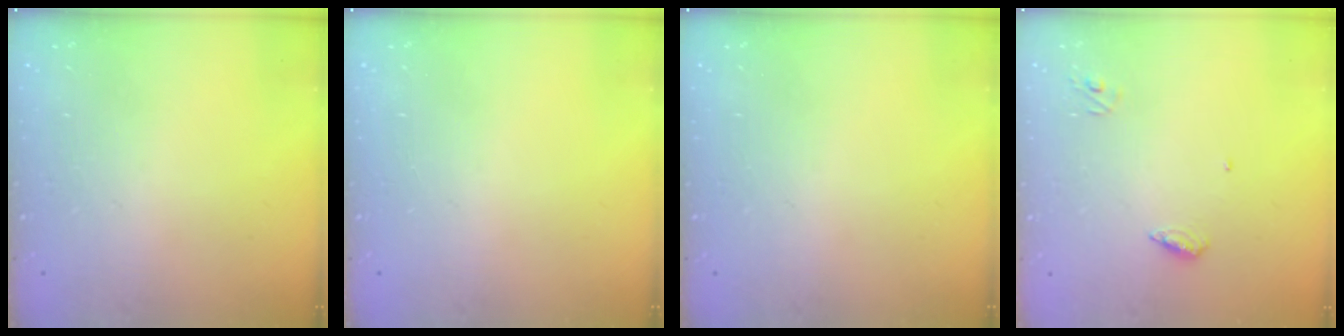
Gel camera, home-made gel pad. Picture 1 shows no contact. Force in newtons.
{"total": 0.0}
{"total": 0.0}
{"total": 5.3, "press": 5.3, "slide": 0.6}